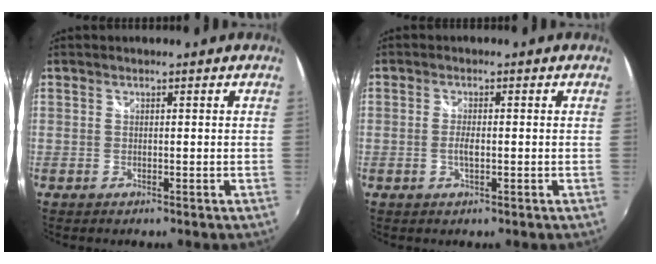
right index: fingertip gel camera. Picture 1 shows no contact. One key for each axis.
{"total": 2.0, "fx": -0.4, "fy": 0.6, "fz": 1.9, "tx": -0.038, "ty": -0.002, "tz": -0.008}